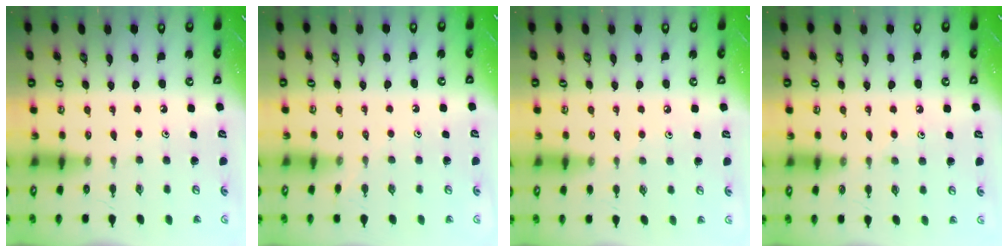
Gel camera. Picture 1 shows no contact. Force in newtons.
{"total": 2.1, "press": 2.1, "slide": 0.4}
{"total": 2.8, "press": 2.7, "slide": 0.6}
{"total": 3.2, "press": 3.2, "slide": 0.4}